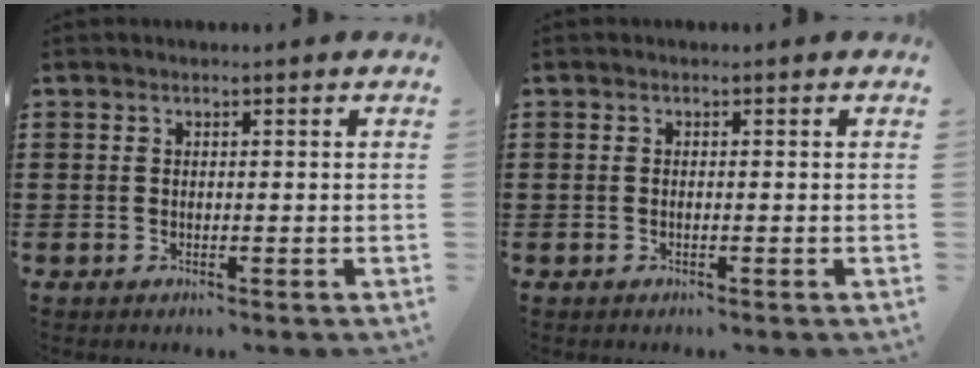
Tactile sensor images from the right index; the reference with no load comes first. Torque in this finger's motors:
{"motor_torque": [0.42, 1.72, -0.02, -0.01]}